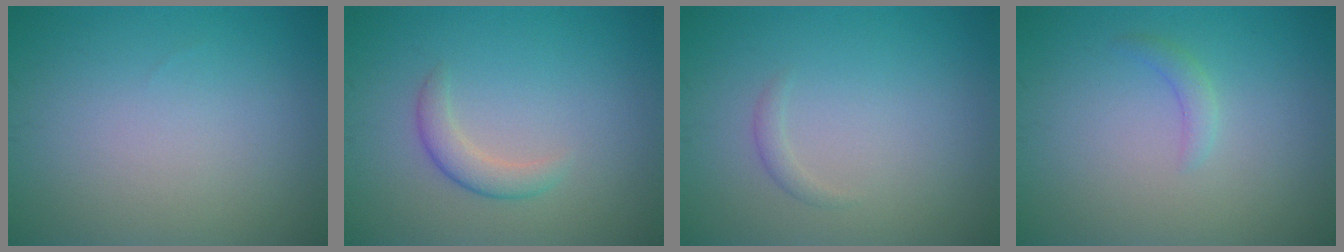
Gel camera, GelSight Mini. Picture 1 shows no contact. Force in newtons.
{"total": 2.1, "press": 2.1, "slide": 0.0}
{"total": 0.8, "press": 0.8, "slide": 0.0}
{"total": 1.2, "press": 1.2, "slide": 0.1}